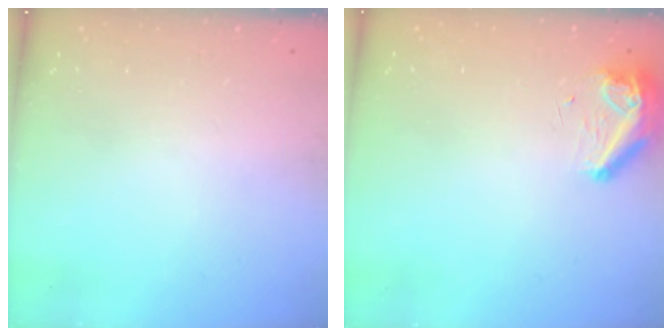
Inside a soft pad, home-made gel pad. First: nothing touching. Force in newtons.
{"total": 8.4, "press": 8.2, "slide": 1.9}